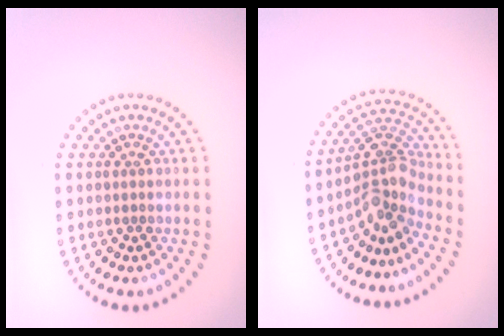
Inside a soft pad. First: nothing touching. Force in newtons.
{"total": 4.0, "press": 3.1, "slide": 2.5}